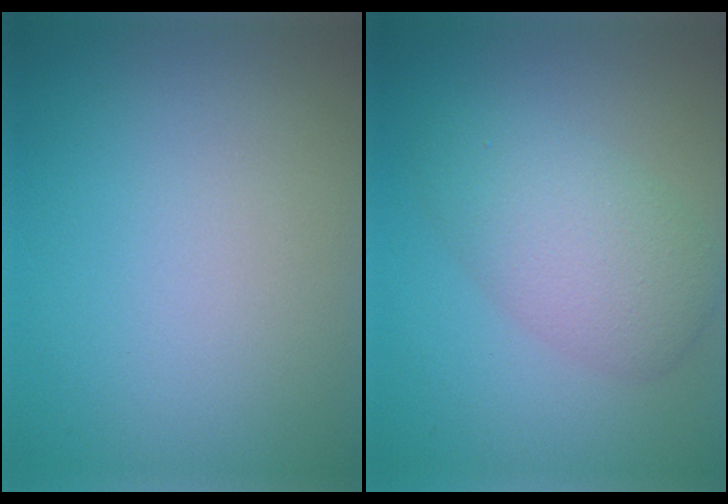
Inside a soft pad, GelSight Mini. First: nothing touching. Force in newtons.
{"total": 4.6, "press": 4.6, "slide": 0.1}